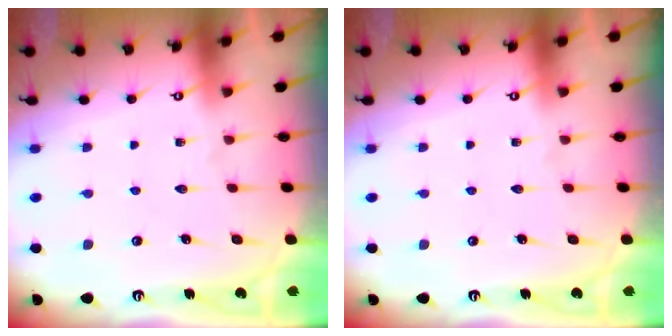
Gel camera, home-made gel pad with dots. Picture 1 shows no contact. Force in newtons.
{"total": 0.0}